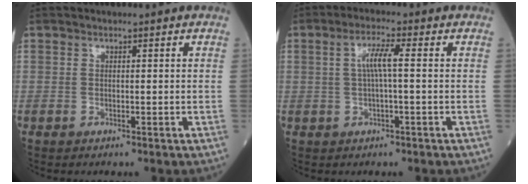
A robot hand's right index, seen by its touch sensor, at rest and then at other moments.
{"total": 4.0, "force": [0.5, 0.2, 4.0], "torque": [-0.078, 0.011, 0.012]}